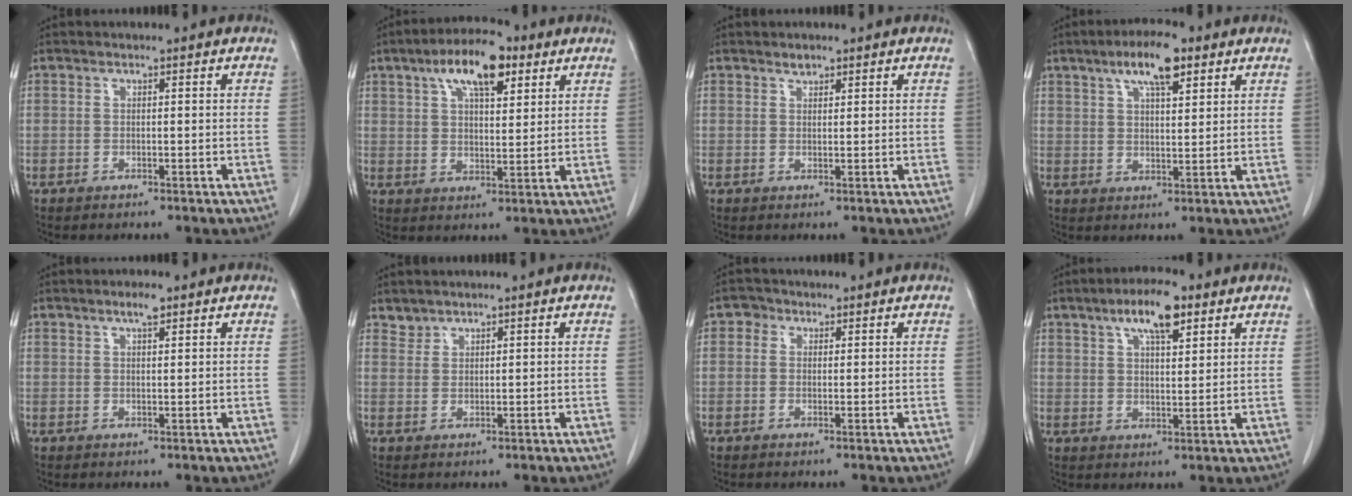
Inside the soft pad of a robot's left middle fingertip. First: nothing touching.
{"total": 10.4, "force": [5.7, 3.5, 8.0], "torque": [-0.139, 0.020, 0.095]}
{"total": 1.1, "force": [1.0, 0.5, 0.3], "torque": [-0.007, -0.004, 0.016]}
{"total": 7.9, "force": [4.7, 2.0, 6.0], "torque": [-0.108, 0.011, 0.078]}
{"total": 2.1, "force": [1.5, 0.4, 1.4], "torque": [-0.029, 0.001, 0.026]}
{"total": 1.5, "force": [1.4, 0.5, -0.3], "torque": [0.009, 0.004, 0.025]}
{"total": 1.6, "force": [0.8, 1.4, 0.4], "torque": [-0.003, 0.001, 0.007]}
{"total": 8.0, "force": [4.8, 2.2, 6.0], "torque": [-0.108, 0.010, 0.079]}